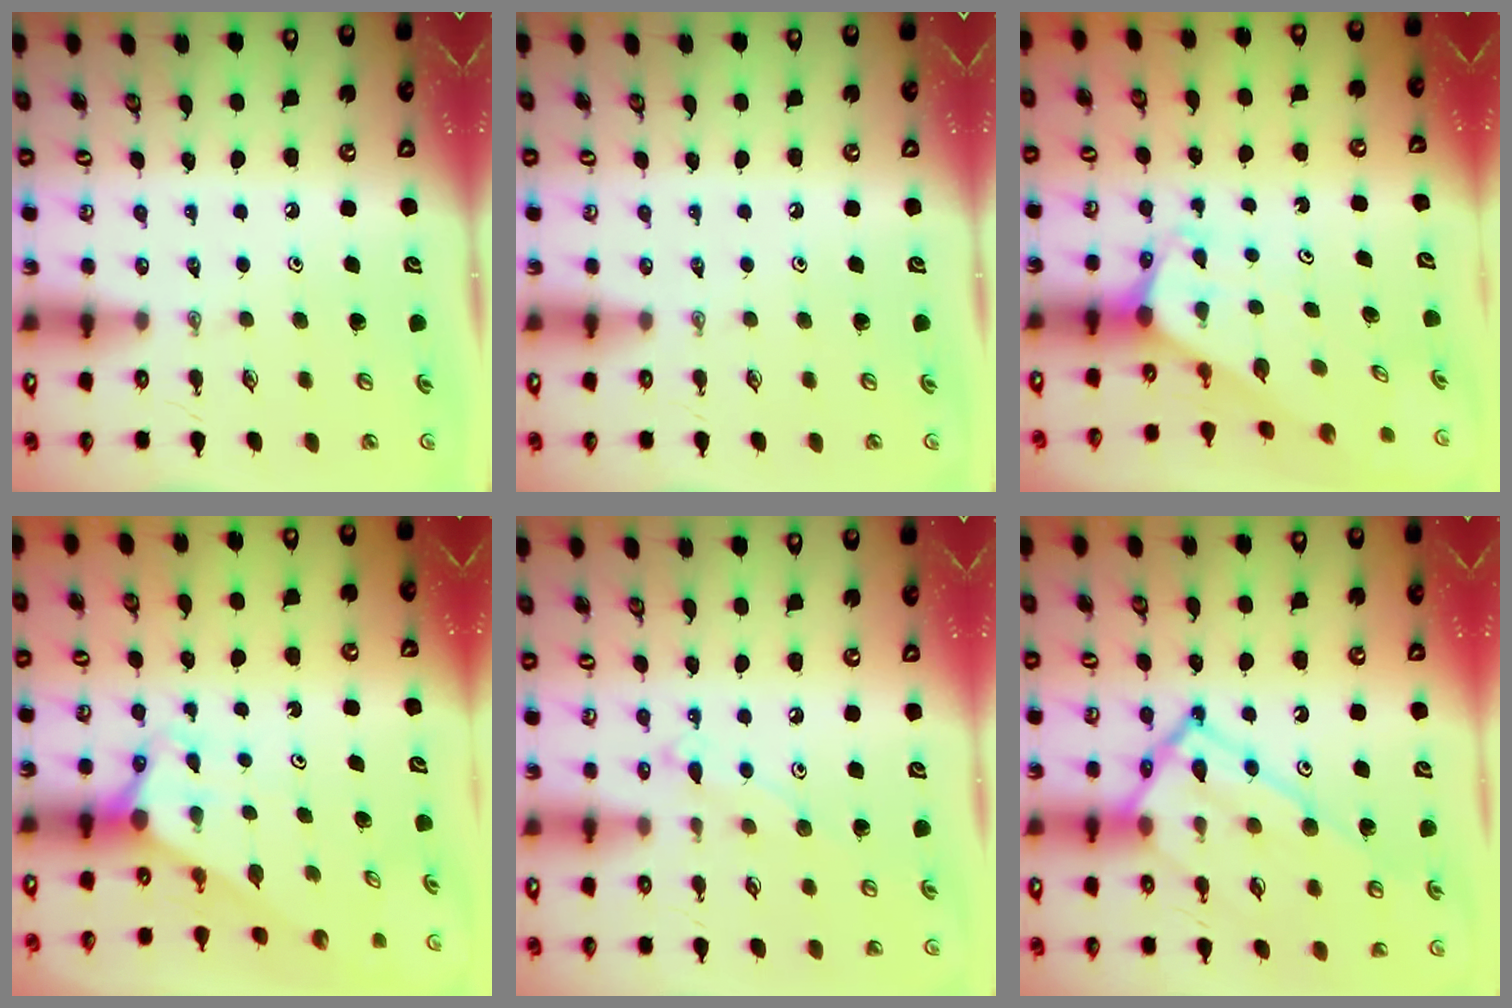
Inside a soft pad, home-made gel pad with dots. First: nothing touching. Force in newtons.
{"total": 0.0}
{"total": 1.9, "press": 1.9, "slide": 0.2}
{"total": 2.7, "press": 2.7, "slide": 0.0}
{"total": 7.2, "press": 7.2, "slide": 0.5}
{"total": 19.1, "press": 19.0, "slide": 1.9}